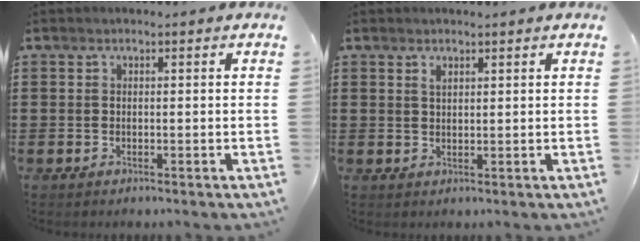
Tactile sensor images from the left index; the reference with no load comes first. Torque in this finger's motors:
{"motor_torque": [0.20, -0.38, 0.02, 0.04]}